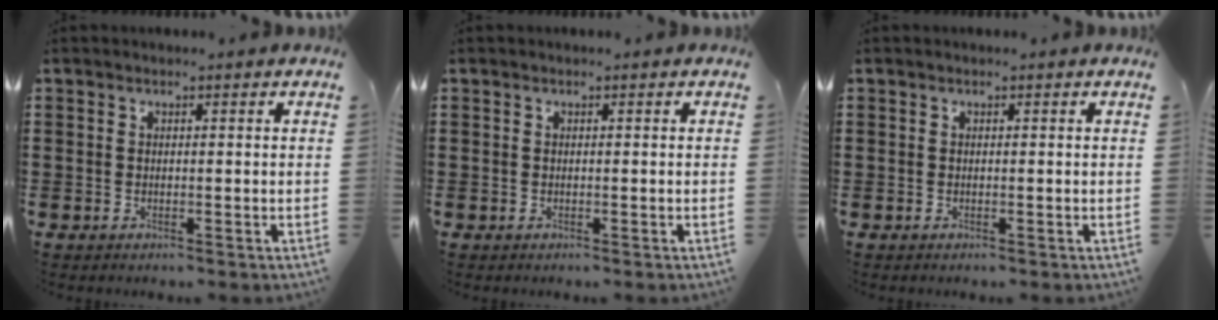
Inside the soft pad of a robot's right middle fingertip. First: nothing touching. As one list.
[{"total": 0.0}, {"total": 0.0}]